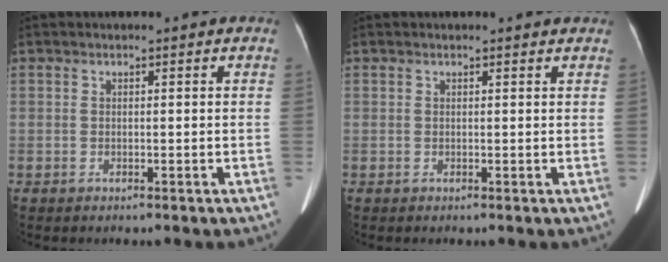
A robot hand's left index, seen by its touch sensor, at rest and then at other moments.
{"total": 2.6, "force": [2.5, 0.5, 0.6], "torque": [-0.007, -0.006, 0.017]}